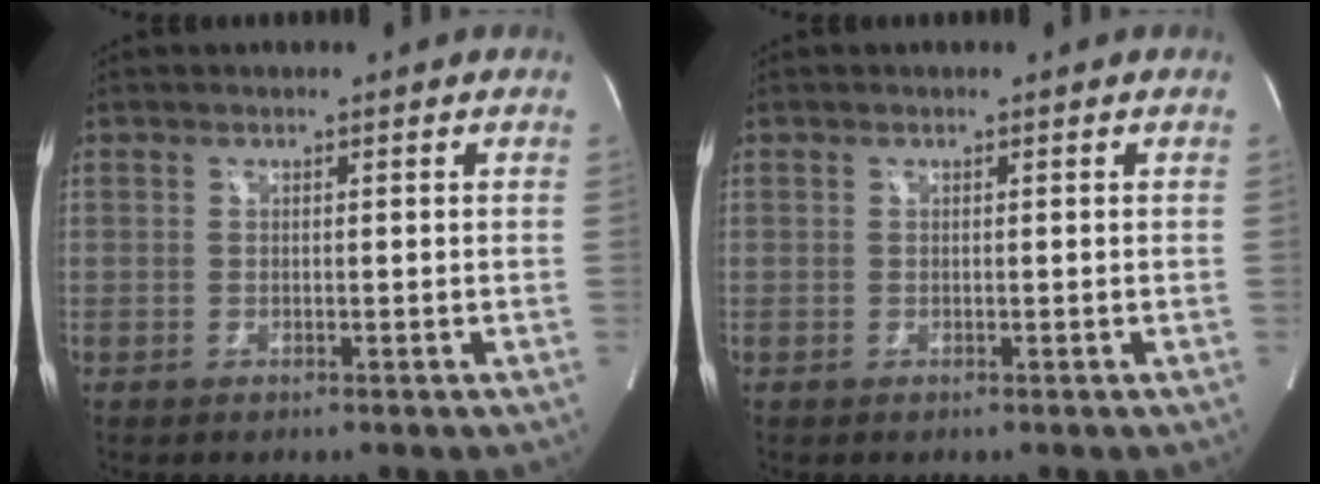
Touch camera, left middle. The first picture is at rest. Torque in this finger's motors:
{"motor_torque": [-0.11, 0.04, 0.07, -0.01]}